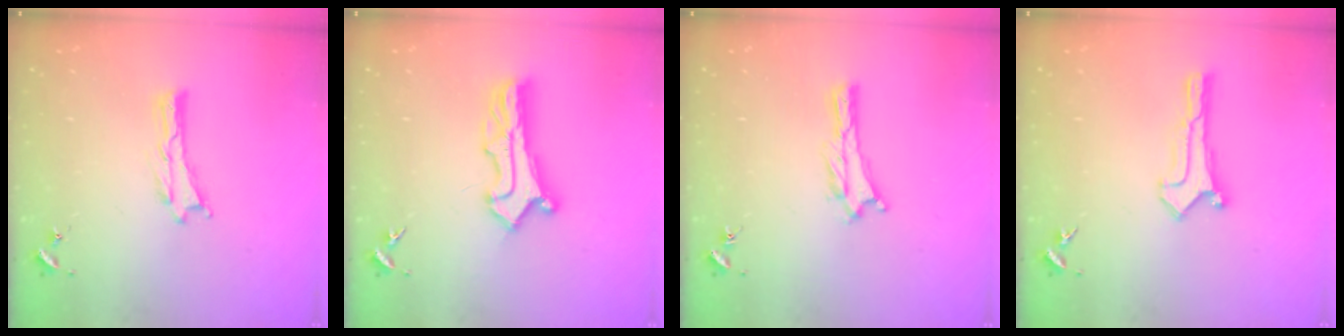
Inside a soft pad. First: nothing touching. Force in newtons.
{"total": 6.7, "press": 6.7, "slide": 0.6}
{"total": 0.0}
{"total": 0.0}